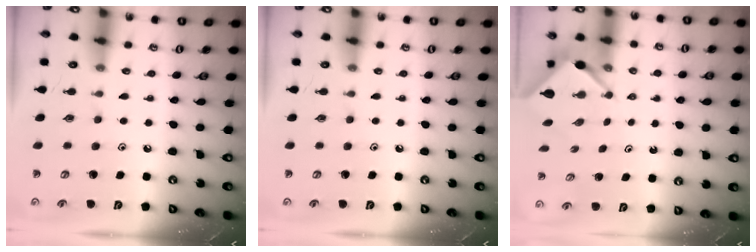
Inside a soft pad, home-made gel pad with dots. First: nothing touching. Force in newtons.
{"total": 0.0}
{"total": 3.1, "press": 3.1, "slide": 0.2}